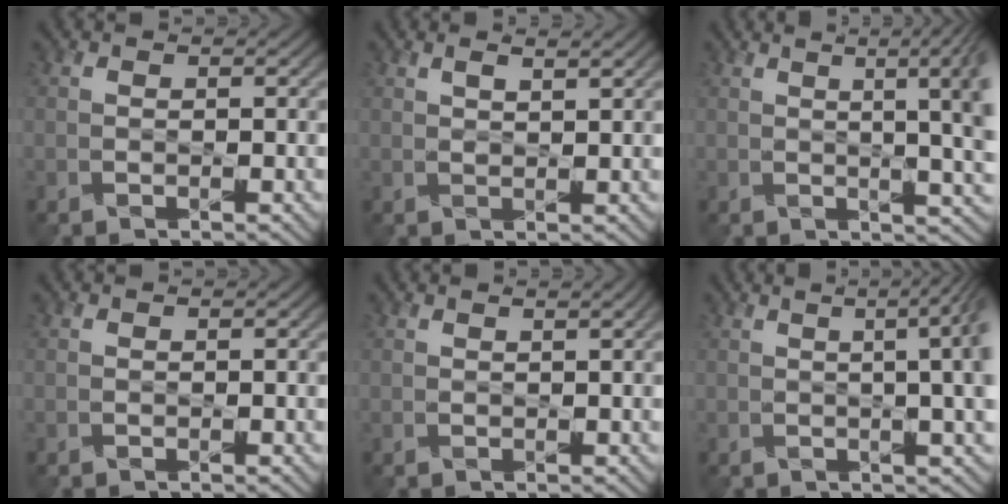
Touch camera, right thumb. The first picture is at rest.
{"total": 1.9, "force": [1.3, 0.3, 1.4], "torque": [-0.023, -0.003, 0.025]}
{"total": 10.8, "force": [2.1, 3.4, 10.0], "torque": [-0.090, 0.042, 0.017]}
{"total": 0.0}
{"total": 1.2, "force": [0.7, 0.0, 1.0], "torque": [-0.021, 0.002, 0.007]}
{"total": 8.8, "force": [1.3, 2.7, 8.3], "torque": [-0.070, 0.031, 0.003]}